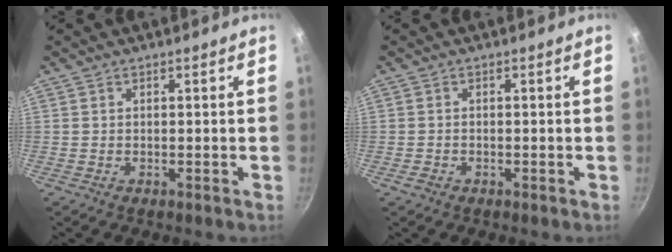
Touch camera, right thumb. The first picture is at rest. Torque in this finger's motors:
{"motor_torque": [0.23, 0.01, 0.01, -0.28, -0.02]}